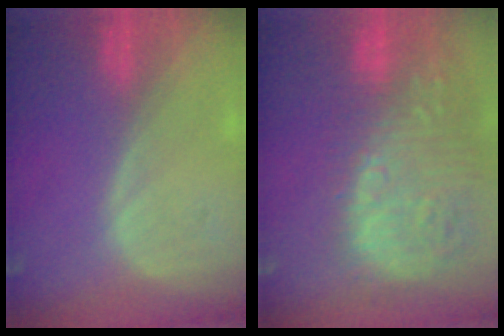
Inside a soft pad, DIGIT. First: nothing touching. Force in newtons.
{"total": 15.8, "press": 13.0, "slide": 9.0}